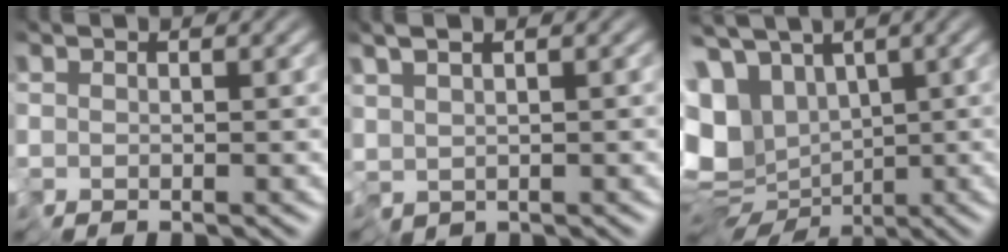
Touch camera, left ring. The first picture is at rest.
{"total": 2.3, "force": [1.3, 0.8, 1.7], "torque": [-0.045, 0.002, 0.026]}
{"total": 13.4, "force": [0.5, 10.5, 8.3], "torque": [-0.187, -0.021, 0.021]}